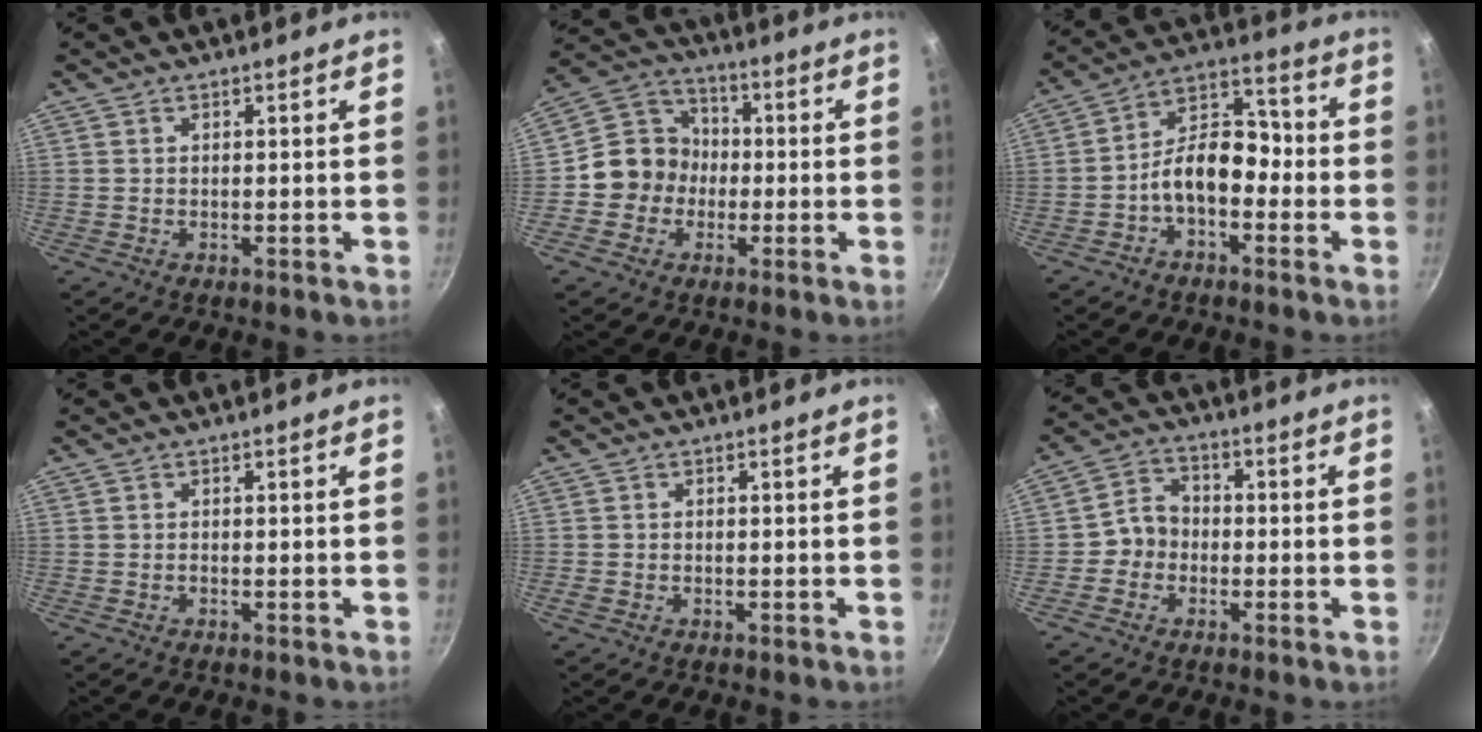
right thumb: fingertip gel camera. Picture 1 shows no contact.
{"total": 10.1, "force": [-1.8, 9.3, 3.4], "torque": [-0.016, 0.032, -0.054]}
{"total": 10.4, "force": [-3.3, 6.5, 7.5], "torque": [-0.092, 0.056, -0.073]}
{"total": 0.0}
{"total": 0.9, "force": [-0.4, 0.6, 0.5], "torque": [-0.011, 0.002, -0.009]}
{"total": 5.2, "force": [-1.5, 4.6, 2.0], "torque": [-0.003, 0.022, -0.039]}